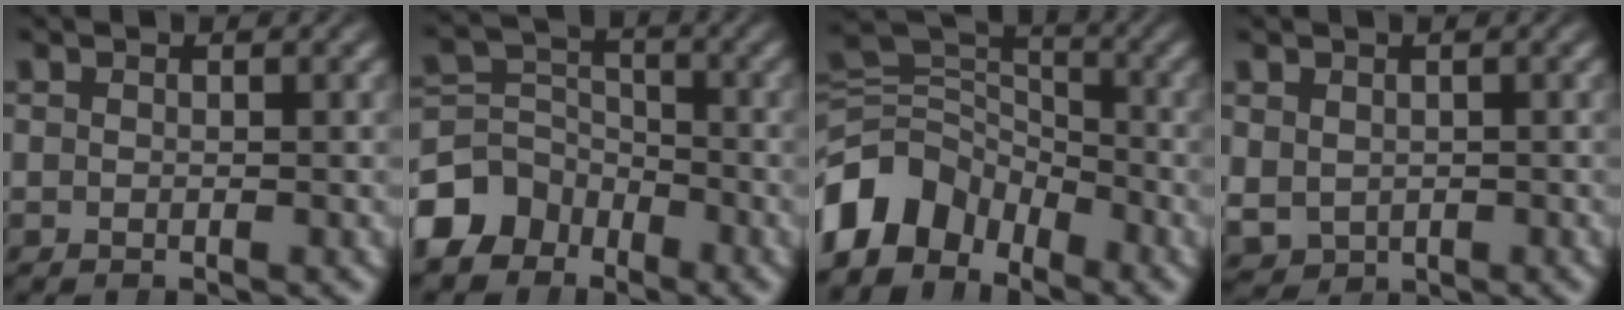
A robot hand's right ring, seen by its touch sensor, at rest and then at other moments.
{"total": 7.0, "force": [-2.7, 5.9, 2.6], "torque": [-0.049, -0.031, -0.041]}
{"total": 10.7, "force": [-2.7, 8.6, 5.7], "torque": [-0.111, -0.029, -0.043]}
{"total": 4.4, "force": [-1.0, 4.0, 1.5], "torque": [-0.039, -0.037, 0.006]}